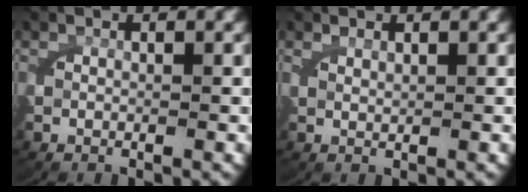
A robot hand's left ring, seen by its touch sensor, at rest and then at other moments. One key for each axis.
{"total": 0.9, "fx": 0.7, "fy": -0.3, "fz": 0.5, "tx": -0.005, "ty": -0.003, "tz": 0.018}